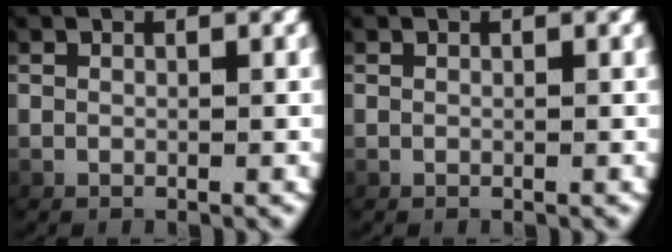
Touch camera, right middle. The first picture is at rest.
{"total": 0.0}